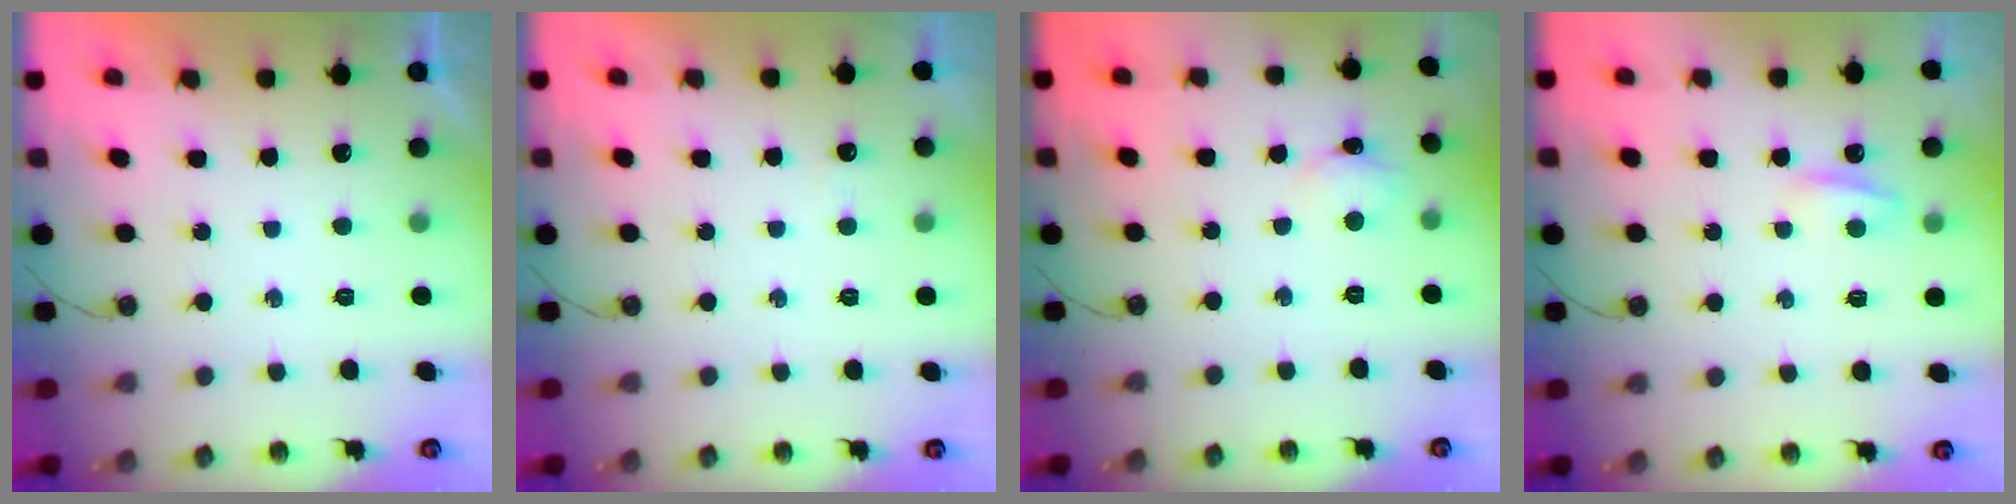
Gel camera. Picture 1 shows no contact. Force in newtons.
{"total": 2.5, "press": 2.4, "slide": 0.5}
{"total": 5.3, "press": 5.3, "slide": 0.8}
{"total": 4.5, "press": 4.4, "slide": 0.8}